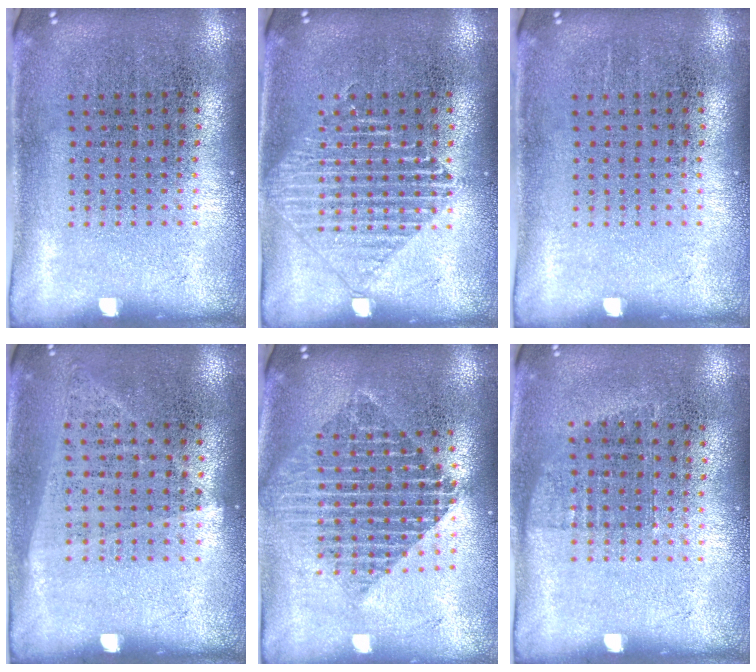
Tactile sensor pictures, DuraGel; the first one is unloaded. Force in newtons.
{"total": 2.2, "press": 2.1, "slide": 0.4}
{"total": 0.0}
{"total": 1.0, "press": 0.9, "slide": 0.5}
{"total": 2.0, "press": 1.6, "slide": 1.2}
{"total": 0.8, "press": 0.7, "slide": 0.4}